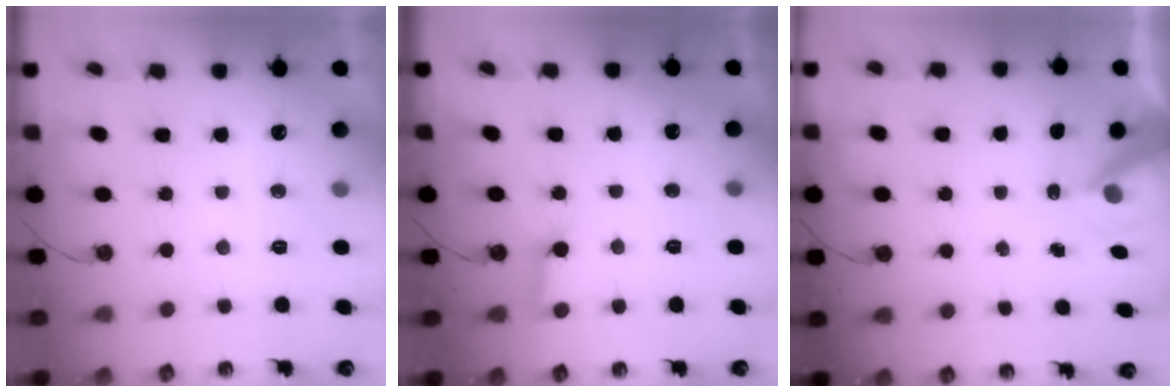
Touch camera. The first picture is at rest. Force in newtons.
{"total": 4.1, "press": 4.1, "slide": 0.3}
{"total": 7.7, "press": 7.7, "slide": 0.7}